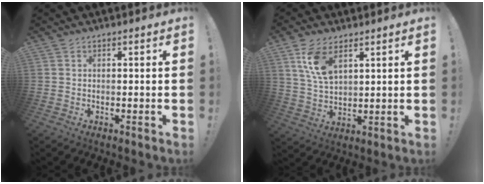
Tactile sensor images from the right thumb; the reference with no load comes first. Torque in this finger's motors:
{"motor_torque": [-0.04, 0.22, 0.06, 0.24, 0.15]}